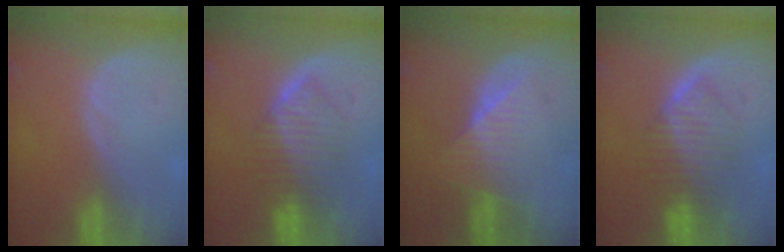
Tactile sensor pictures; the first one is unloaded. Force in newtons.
{"total": 6.4, "press": 6.3, "slide": 1.0}
{"total": 6.3, "press": 5.9, "slide": 2.0}
{"total": 6.4, "press": 6.3, "slide": 1.0}